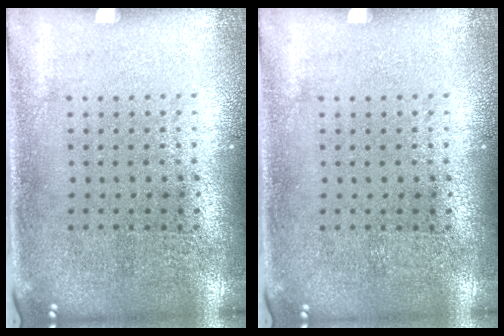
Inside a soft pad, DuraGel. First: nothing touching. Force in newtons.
{"total": 0.0}